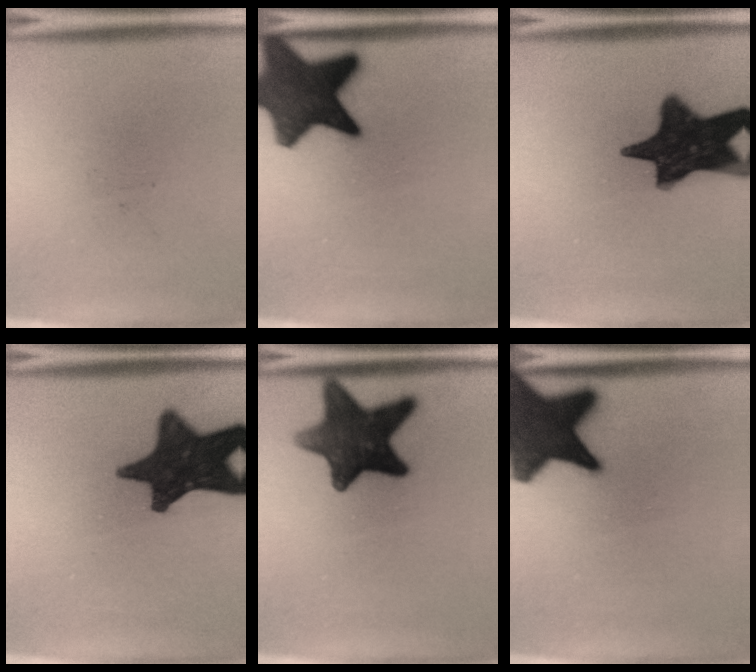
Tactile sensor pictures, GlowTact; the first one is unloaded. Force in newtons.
{"total": 16.3}
{"total": 16.4}
{"total": 15.6}
{"total": 13.3}
{"total": 18.0}